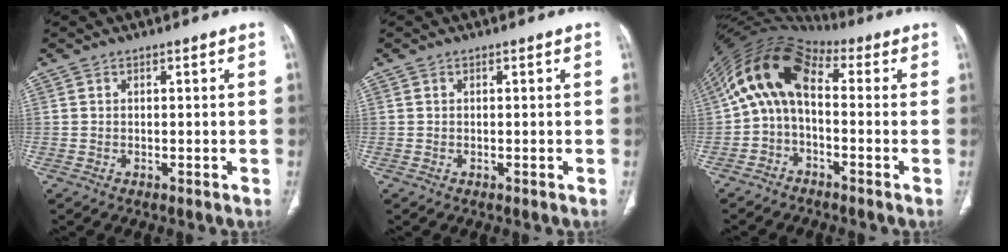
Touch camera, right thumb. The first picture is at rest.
{"total": 0.0}
{"total": 12.7, "force": [0.4, 7.3, 10.4], "torque": [-0.187, 0.049, -0.009]}